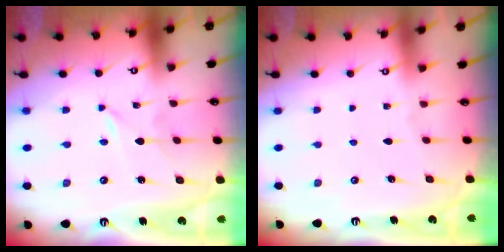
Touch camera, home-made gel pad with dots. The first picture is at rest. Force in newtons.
{"total": 0.0}